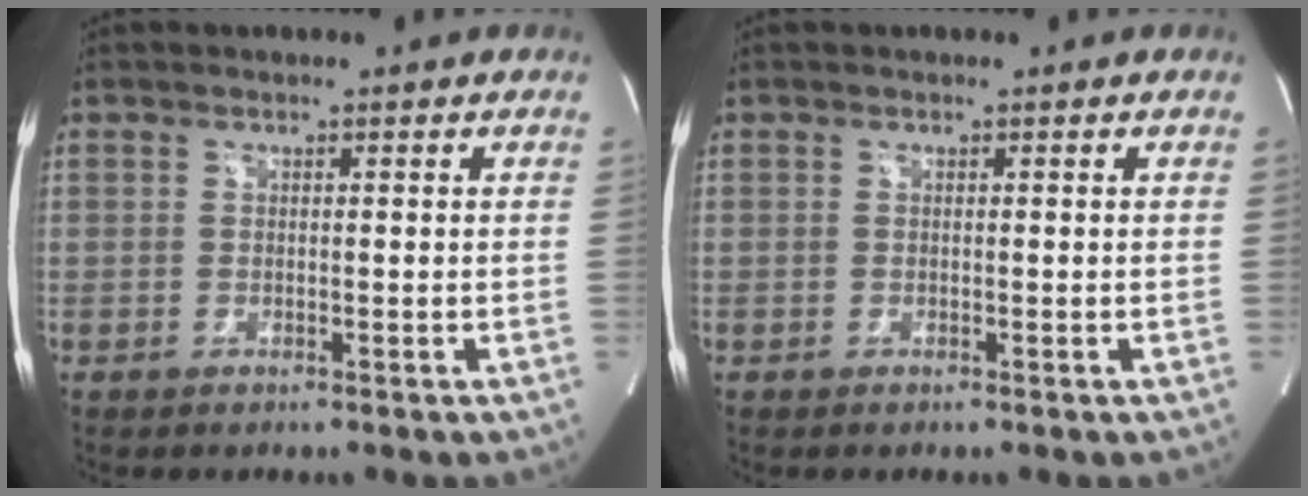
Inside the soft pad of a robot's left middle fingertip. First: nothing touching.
{"total": 0.0}